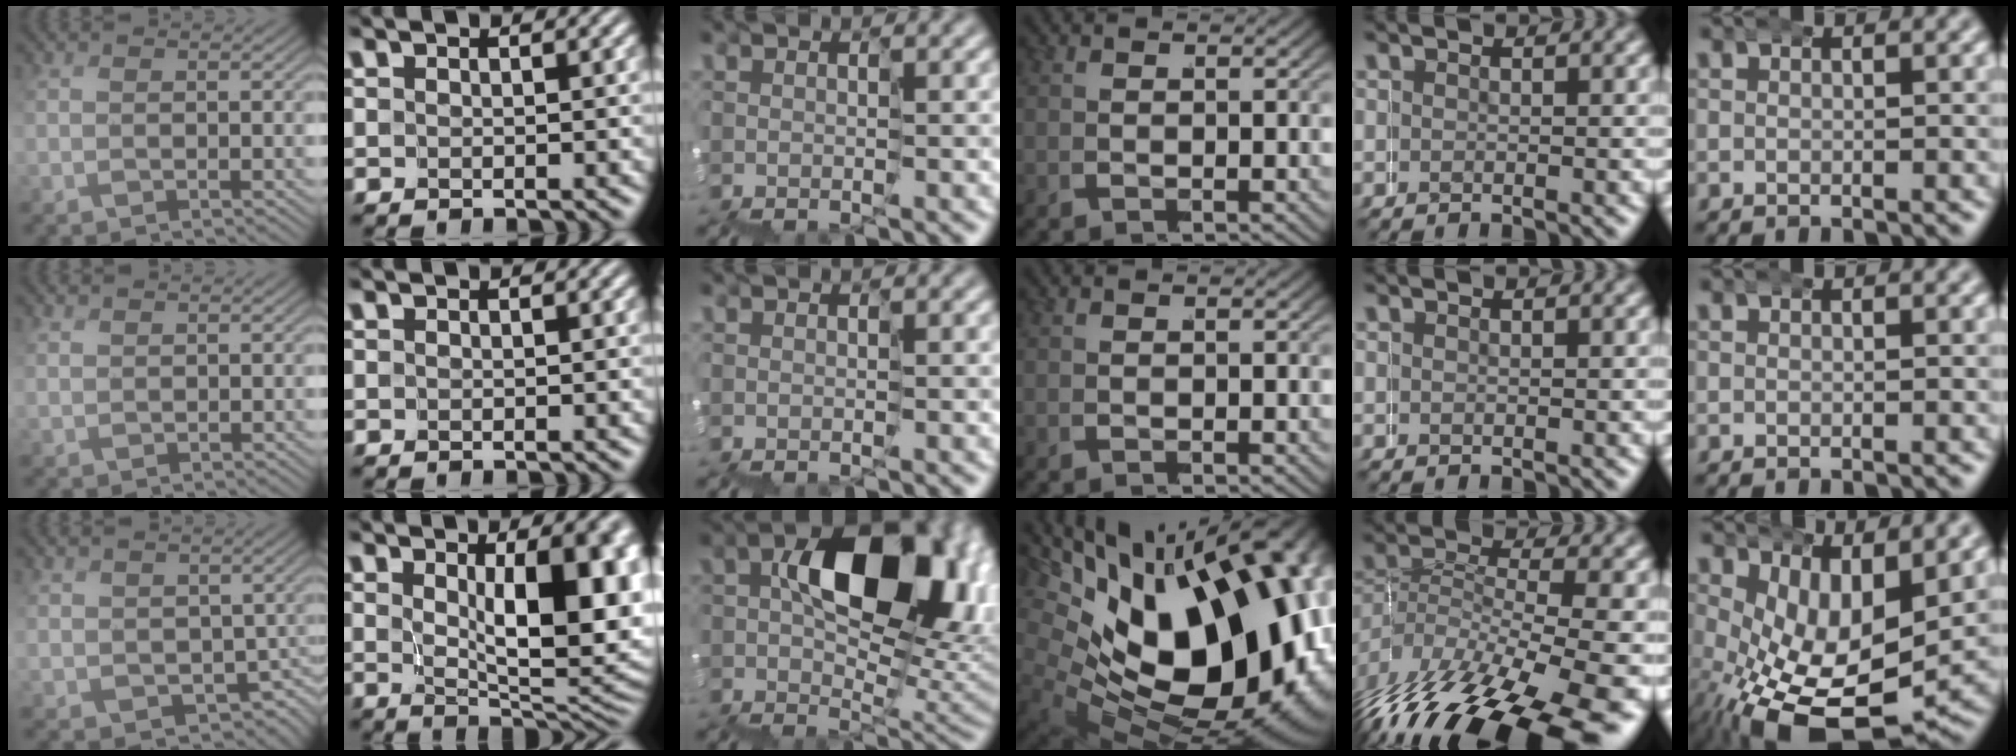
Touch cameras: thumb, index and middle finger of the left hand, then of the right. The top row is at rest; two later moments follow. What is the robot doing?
{"motion": "wrap", "object": "duck tape"}